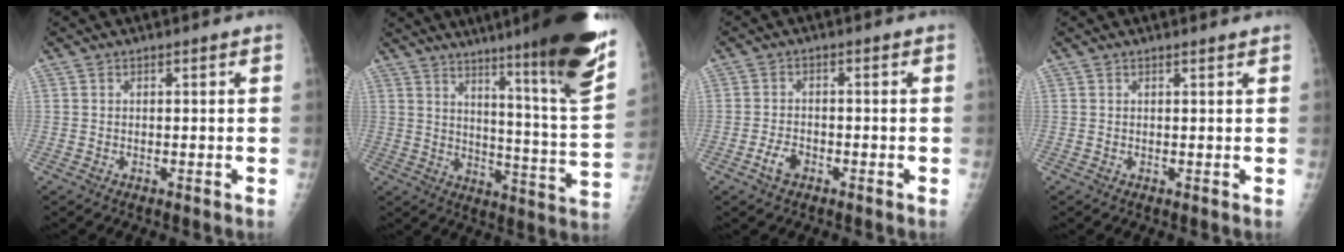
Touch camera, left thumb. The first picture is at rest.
{"total": 24.6, "force": [16.8, 0.9, 17.9], "torque": [-0.237, -0.107, 0.236]}
{"total": 3.1, "force": [-1.8, 1.9, 1.8], "torque": [-0.033, 0.010, -0.030]}
{"total": 0.6, "force": [0.6, -0.1, 0.2], "torque": [-0.006, -0.003, 0.010]}